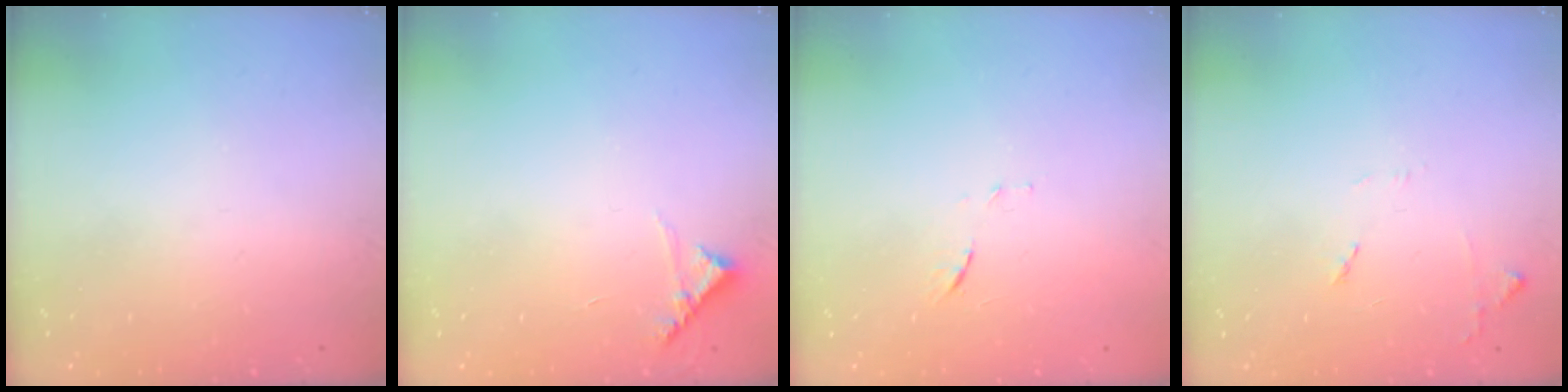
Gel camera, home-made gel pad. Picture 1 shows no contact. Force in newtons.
{"total": 5.4, "press": 5.4, "slide": 0.4}
{"total": 5.0, "press": 5.0, "slide": 0.6}
{"total": 6.8, "press": 6.8, "slide": 0.9}